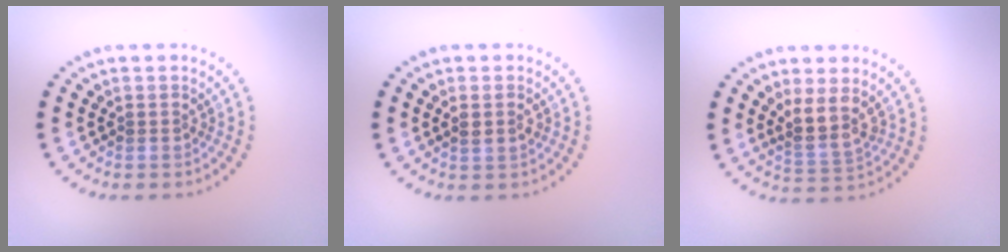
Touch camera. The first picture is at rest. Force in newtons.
{"total": 1.5, "press": 1.4, "slide": 0.5}
{"total": 3.0, "press": 2.4, "slide": 1.8}